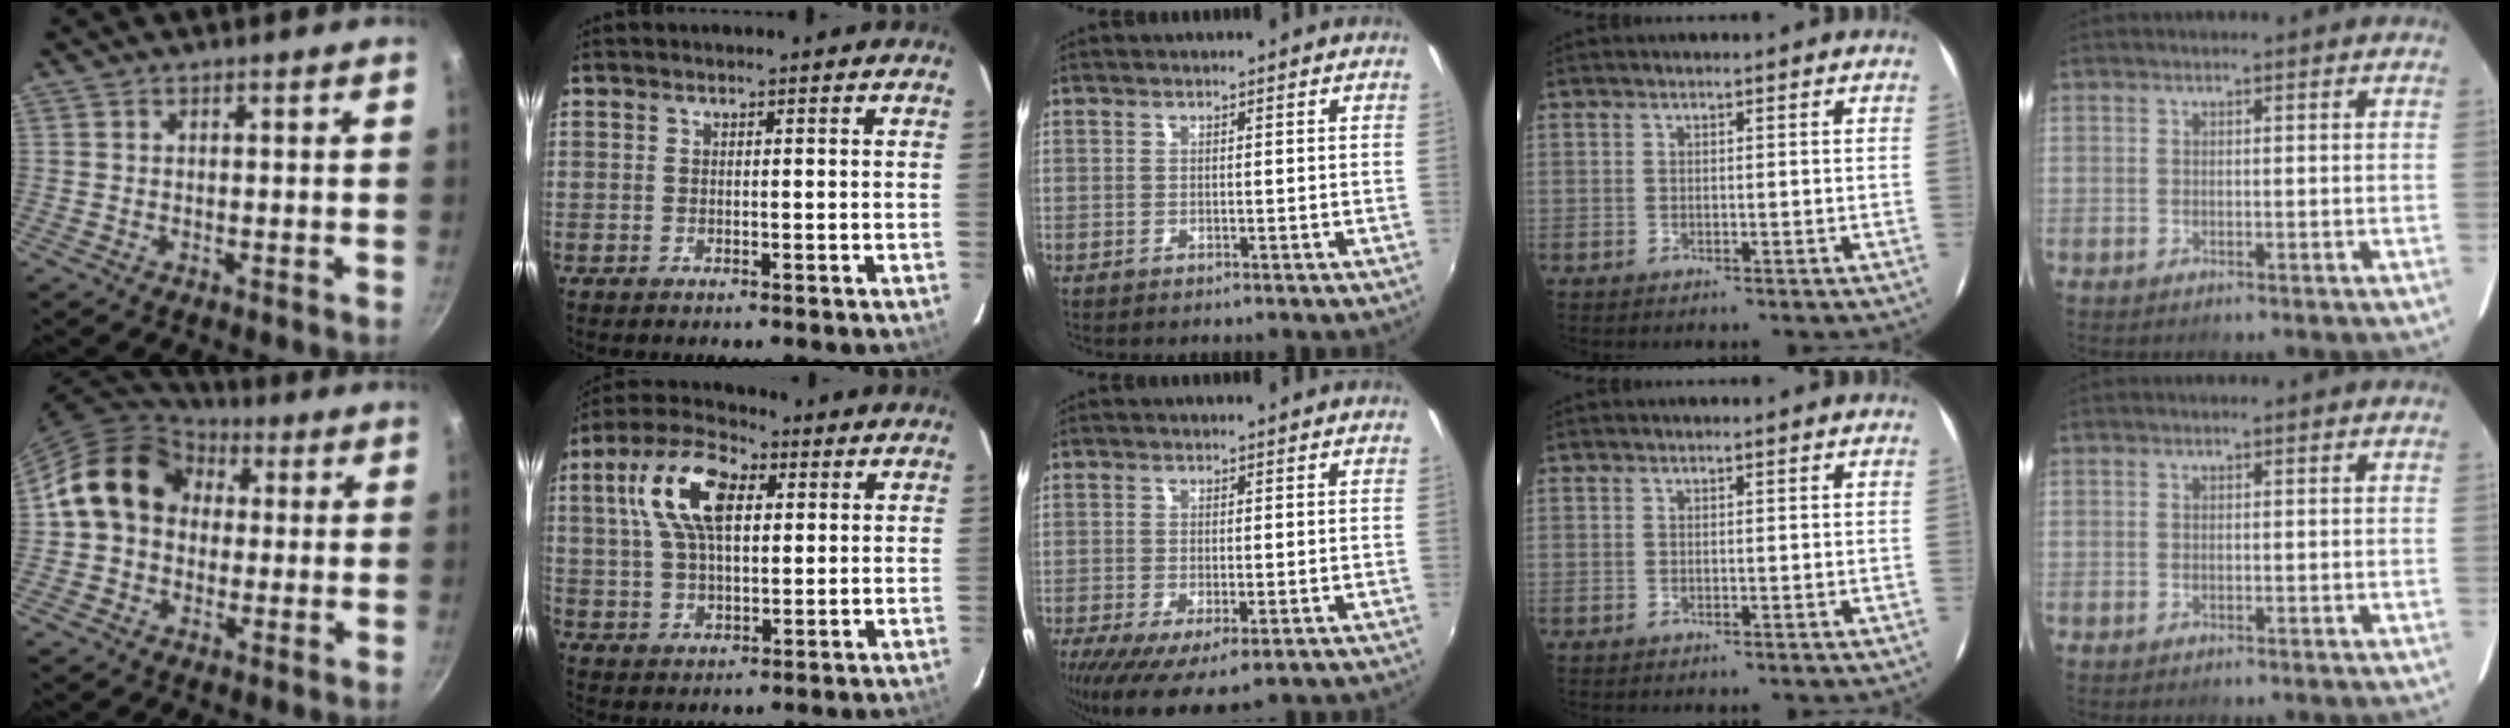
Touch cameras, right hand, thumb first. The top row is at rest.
{"thumb": {"total": 15.7, "force": [2.5, 12.8, 8.8], "torque": [-0.126, 0.035, 0.028]}, "index": {"total": 13.5, "force": [4.1, 6.7, 10.9], "torque": [-0.213, 0.030, 0.072]}, "middle": {"total": 8.2, "force": [-4.0, 3.0, 6.5], "torque": [-0.128, -0.041, -0.059]}}